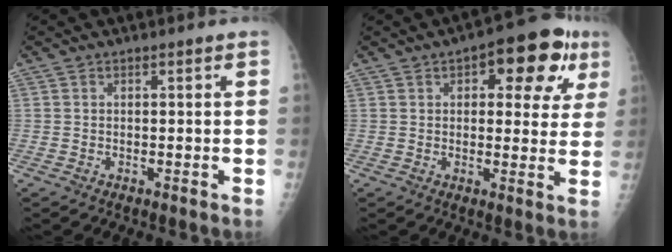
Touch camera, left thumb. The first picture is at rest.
{"total": 13.6, "force": [5.6, 6.4, 10.6], "torque": [-0.083, 0.005, 0.063]}